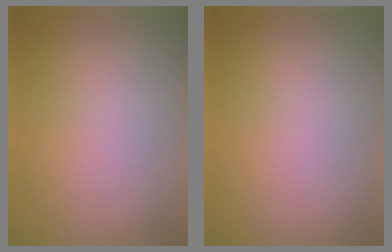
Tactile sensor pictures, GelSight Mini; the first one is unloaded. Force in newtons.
{"total": 0.0}